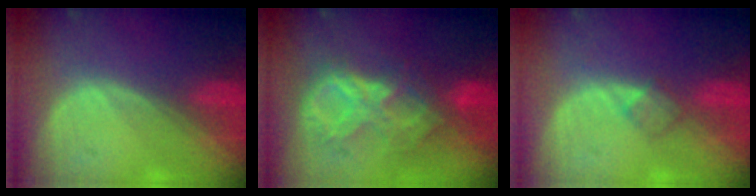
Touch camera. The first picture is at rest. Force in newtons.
{"total": 8.8, "press": 7.7, "slide": 4.2}
{"total": 2.0, "press": 2.0, "slide": 0.2}